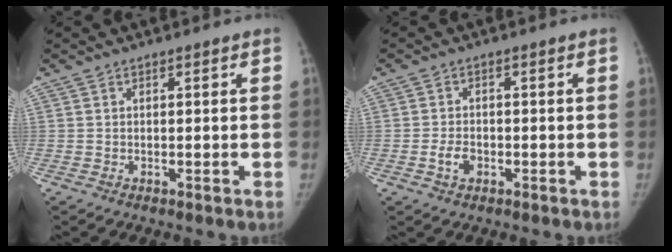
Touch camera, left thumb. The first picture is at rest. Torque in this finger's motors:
{"motor_torque": [0.15, -0.15, 0.14, 0.05, 0.00]}